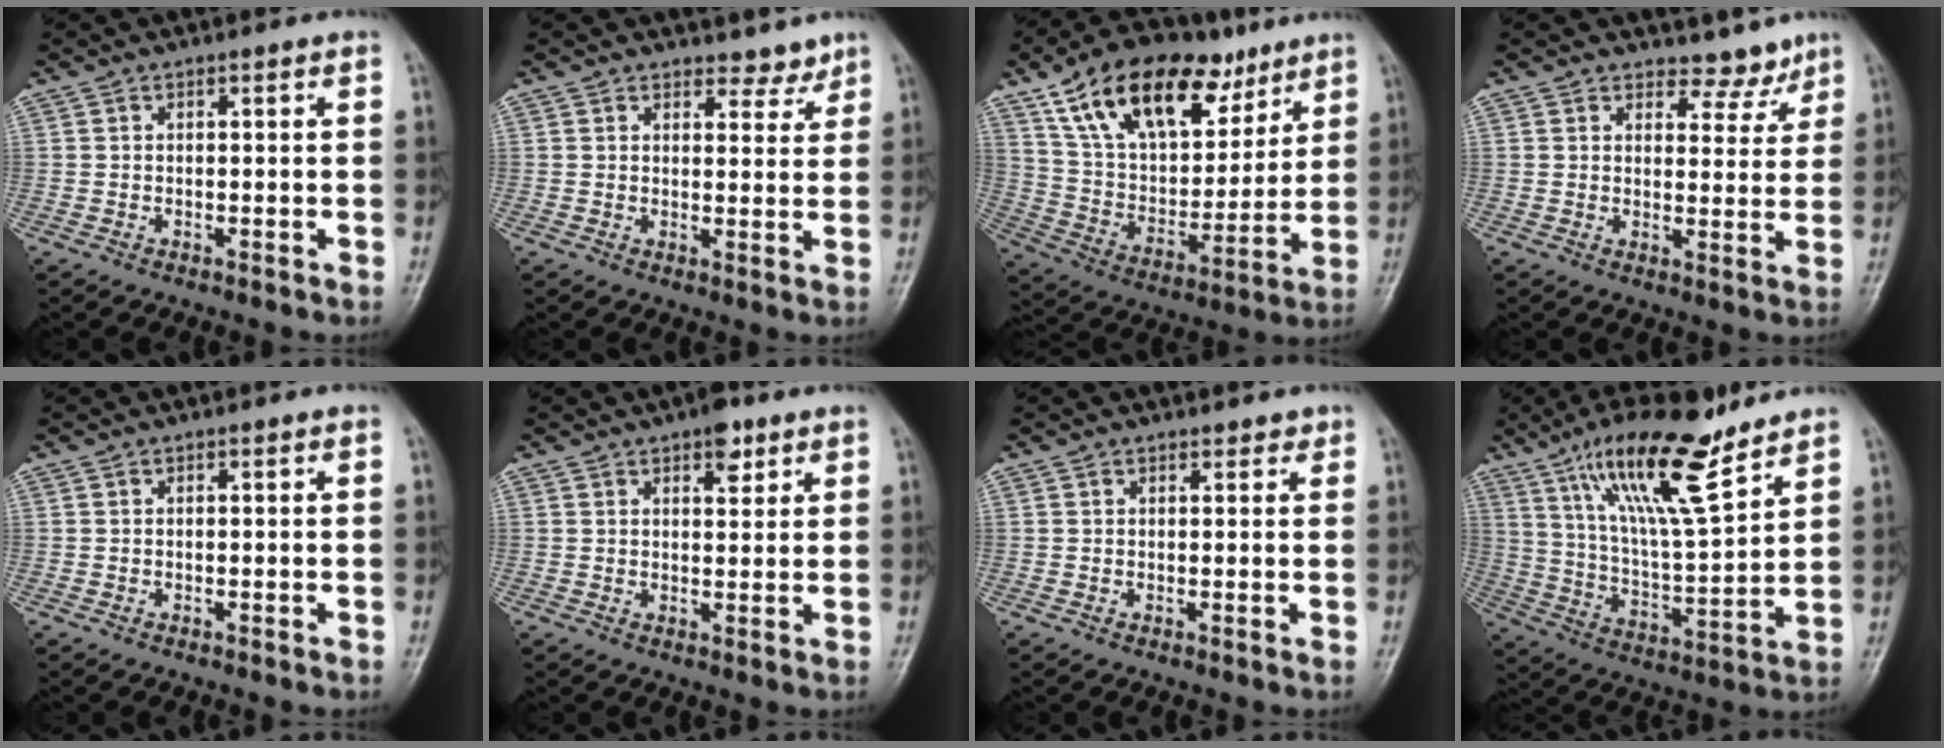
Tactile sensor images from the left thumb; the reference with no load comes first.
{"total": 3.6, "force": [3.1, 1.8, 0.4], "torque": [0.018, -0.024, 0.039]}
{"total": 24.3, "force": [14.0, 12.9, 15.1], "torque": [-0.223, -0.027, 0.249]}
{"total": 4.8, "force": [4.1, 2.5, 0.5], "torque": [0.021, -0.034, 0.053]}
{"total": 0.0}
{"total": 4.6, "force": [2.8, 2.2, 2.9], "torque": [-0.023, -0.012, 0.036]}
{"total": 1.5, "force": [1.2, 0.8, 0.3], "torque": [0.008, -0.006, 0.011]}
{"total": 18.8, "force": [12.3, 4.5, 13.5], "torque": [-0.217, -0.059, 0.225]}